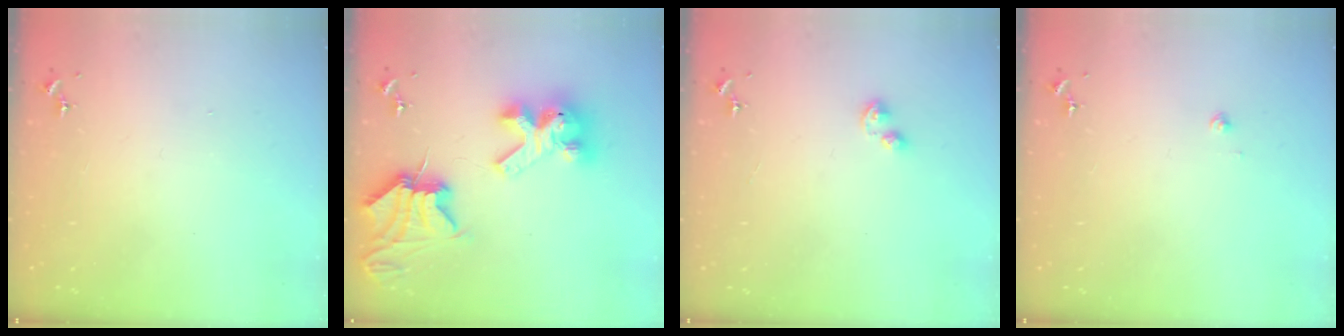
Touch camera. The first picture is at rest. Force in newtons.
{"total": 13.8, "press": 13.7, "slide": 1.7}
{"total": 3.8, "press": 3.8, "slide": 0.6}
{"total": 1.9, "press": 1.9, "slide": 0.1}